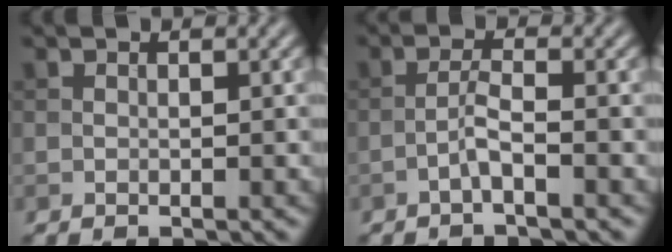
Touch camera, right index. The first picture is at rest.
{"total": 1.9, "force": [-1.1, 0.1, 1.5], "torque": [-0.031, 0.009, -0.026]}